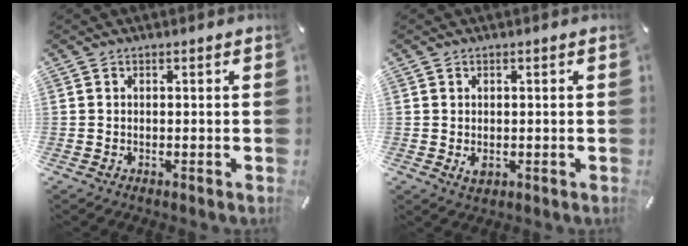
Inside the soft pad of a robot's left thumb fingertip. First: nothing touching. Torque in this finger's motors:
{"motor_torque": [0.51, 0.56, -0.13, 0.16, -0.02]}